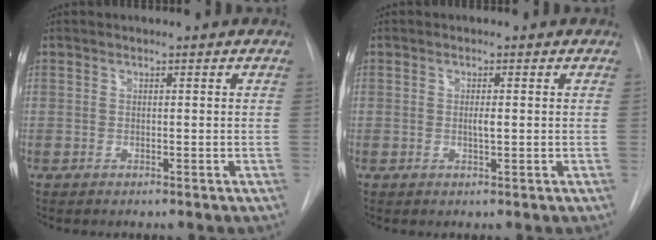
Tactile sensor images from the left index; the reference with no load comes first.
{"total": 1.3, "force": [0.0, 0.2, 1.3], "torque": [-0.023, 0.000, -0.001]}